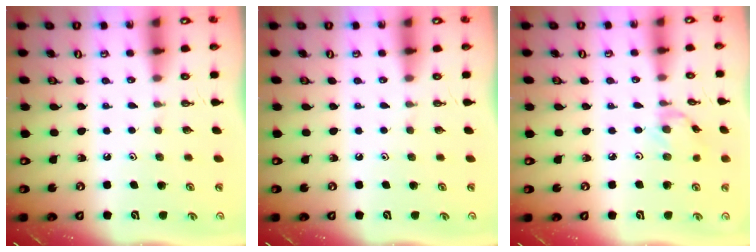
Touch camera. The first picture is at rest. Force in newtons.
{"total": 0.0}
{"total": 0.9, "press": 0.8, "slide": 0.3}